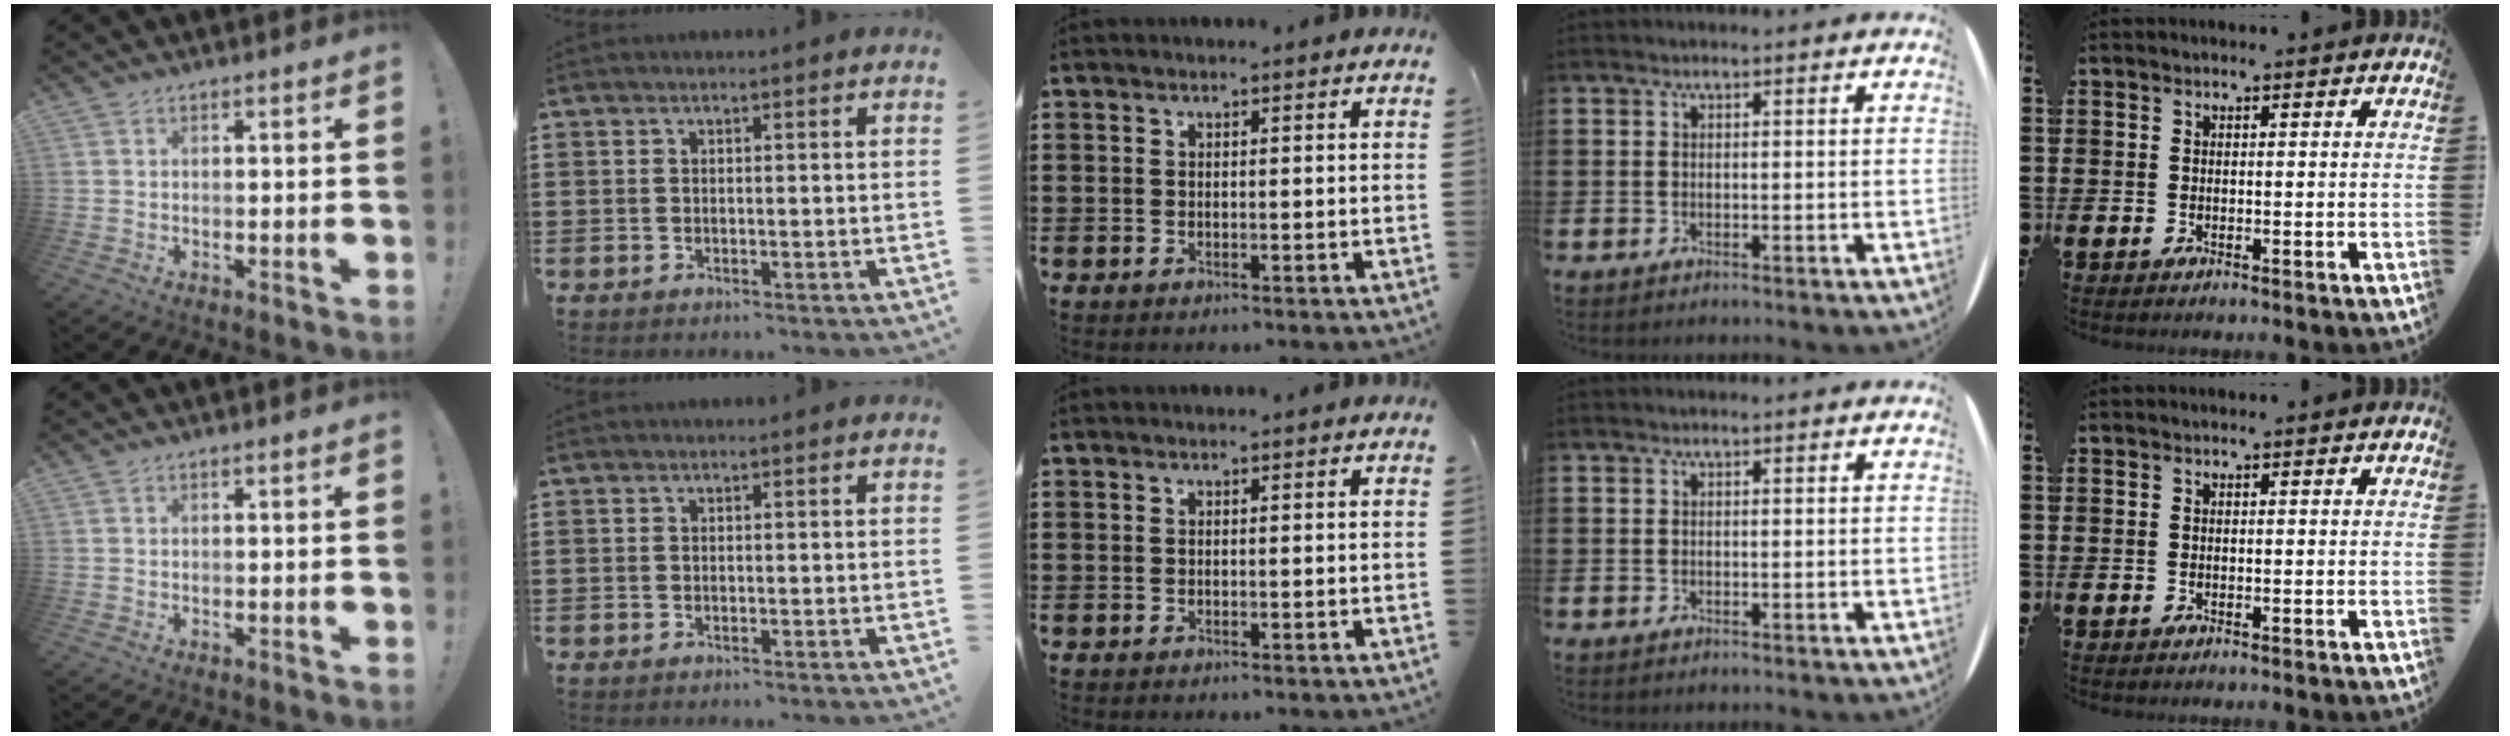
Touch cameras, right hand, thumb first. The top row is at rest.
{}